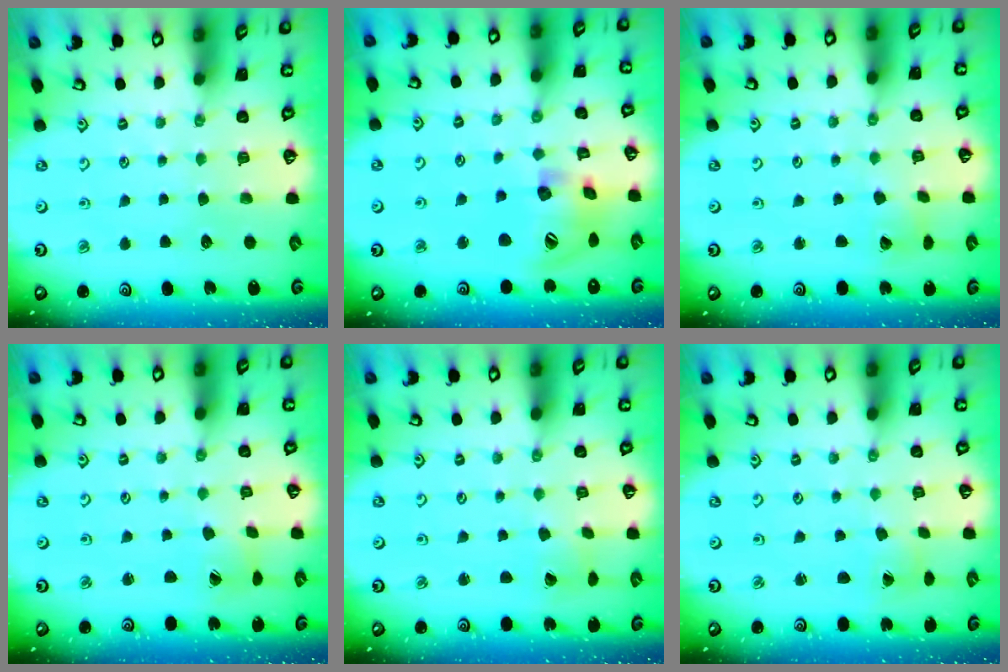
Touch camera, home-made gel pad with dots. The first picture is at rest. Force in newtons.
{"total": 18.0, "press": 17.9, "slide": 2.5}
{"total": 3.6, "press": 3.6, "slide": 0.3}
{"total": 2.6, "press": 2.6, "slide": 0.3}
{"total": 2.9, "press": 2.9, "slide": 0.2}
{"total": 0.5, "press": 0.5, "slide": 0.1}